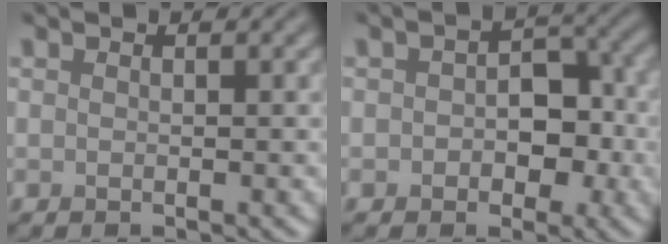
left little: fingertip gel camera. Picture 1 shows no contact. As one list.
[{"total": 4.5, "force": [-0.6, 3.1, 3.2], "torque": [-0.030, 0.000, -0.011]}]